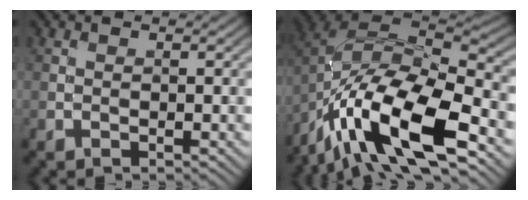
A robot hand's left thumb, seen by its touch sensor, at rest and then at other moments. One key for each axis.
{"total": 16.8, "fx": -8.9, "fy": 6.2, "fz": 12.8, "tx": -0.264, "ty": -0.012, "tz": -0.175}